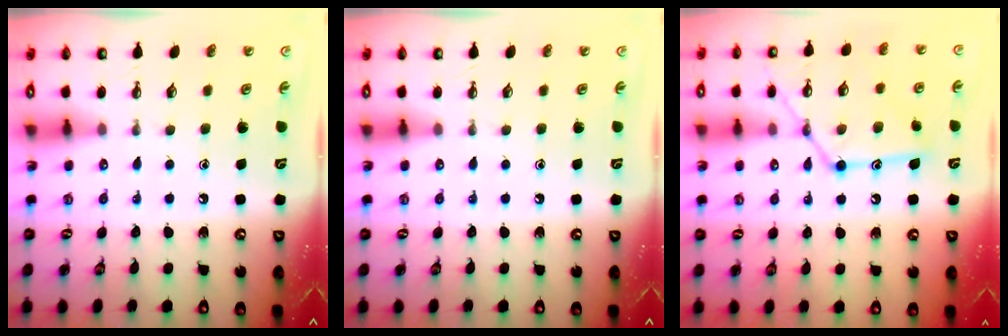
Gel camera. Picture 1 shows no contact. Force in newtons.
{"total": 0.0}
{"total": 15.8, "press": 15.7, "slide": 1.4}